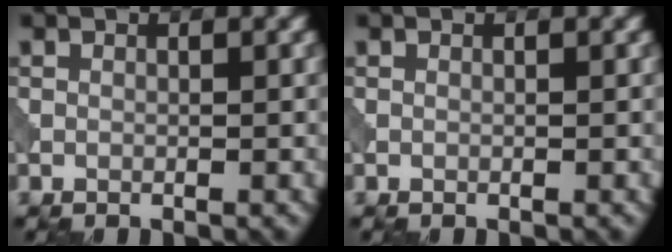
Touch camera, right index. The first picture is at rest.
{"total": 0.0}